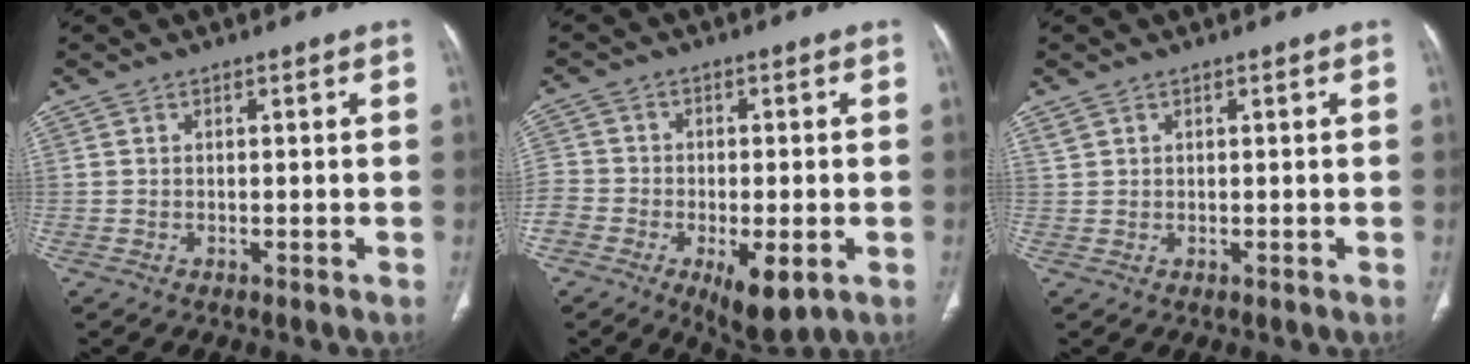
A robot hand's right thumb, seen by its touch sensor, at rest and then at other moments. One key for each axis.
{"total": 12.7, "fx": -5.5, "fy": 7.3, "fz": 8.7, "tx": -0.138, "ty": 0.001, "tz": -0.093}
{"total": 1.0, "fx": 0.7, "fy": 0.6, "fz": 0.2, "tx": -0.002, "ty": 0.003, "tz": 0.017}